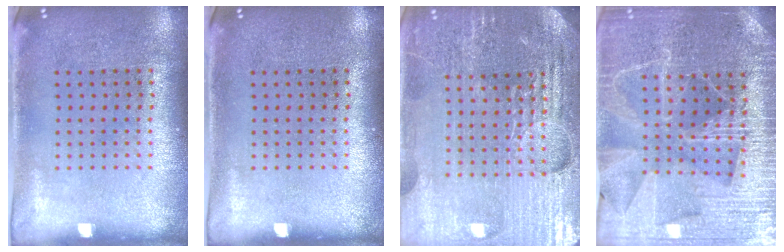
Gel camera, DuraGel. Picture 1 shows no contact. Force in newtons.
{"total": 0.0}
{"total": 5.1, "press": 4.8, "slide": 1.9}
{"total": 4.4, "press": 4.2, "slide": 1.6}